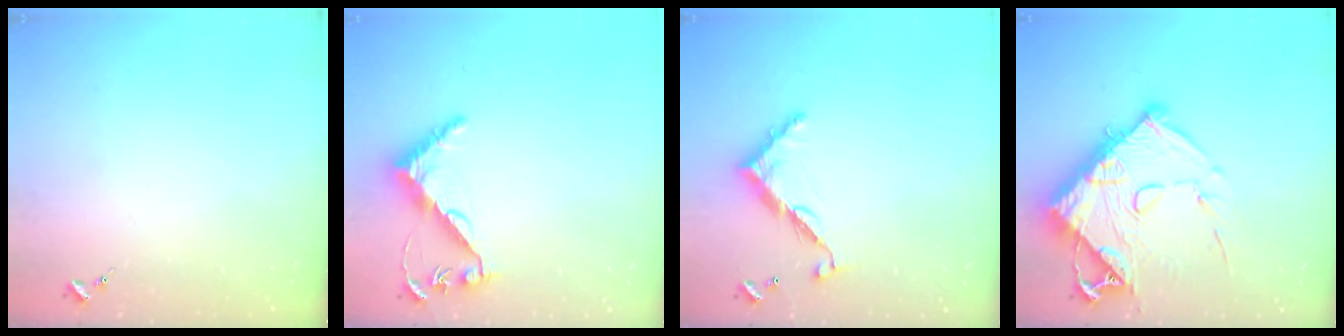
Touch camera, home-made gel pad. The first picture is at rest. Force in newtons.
{"total": 7.3, "press": 7.3, "slide": 0.6}
{"total": 9.7, "press": 9.7, "slide": 0.4}
{"total": 17.9, "press": 17.8, "slide": 2.0}